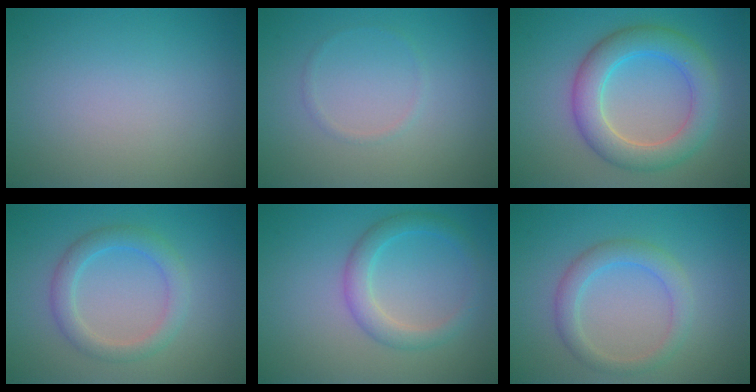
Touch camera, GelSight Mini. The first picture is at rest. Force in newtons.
{"total": 0.6, "press": 0.6, "slide": 0.1}
{"total": 5.7, "press": 5.7, "slide": 0.1}
{"total": 2.9, "press": 2.9, "slide": 0.2}
{"total": 2.9, "press": 2.8, "slide": 0.2}
{"total": 2.8, "press": 2.8, "slide": 0.2}